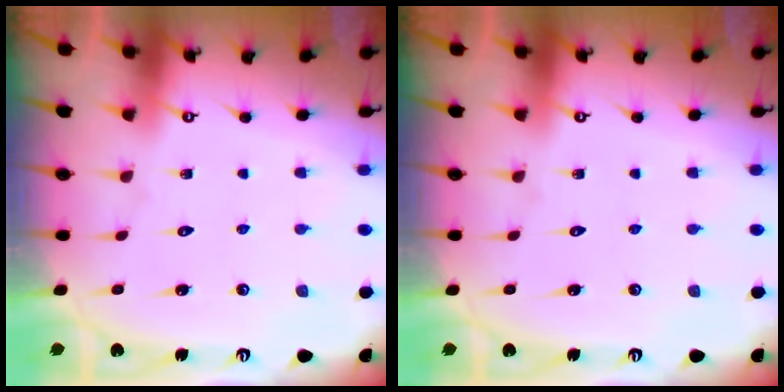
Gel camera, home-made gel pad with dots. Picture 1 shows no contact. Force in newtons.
{"total": 0.0}